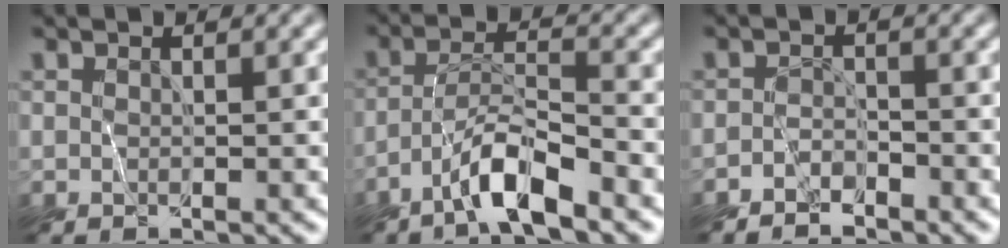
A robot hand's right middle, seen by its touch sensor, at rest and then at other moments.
{"total": 4.5, "force": [-3.7, 0.0, 2.6], "torque": [-0.048, 0.005, -0.077]}
{"total": 2.4, "force": [-2.3, 0.2, 0.1], "torque": [0.000, -0.001, -0.051]}